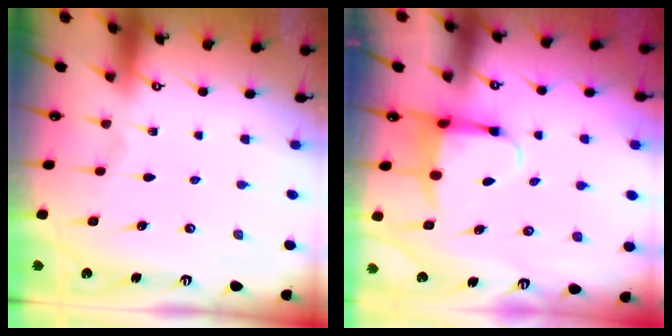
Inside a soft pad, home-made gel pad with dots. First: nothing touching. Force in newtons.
{"total": 4.1, "press": 4.0, "slide": 1.1}